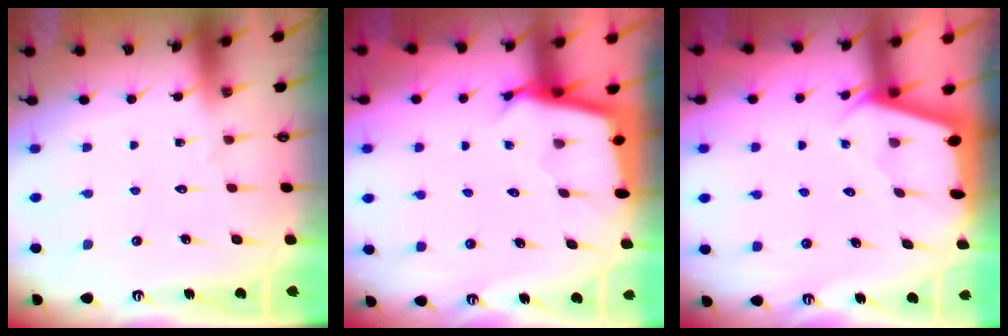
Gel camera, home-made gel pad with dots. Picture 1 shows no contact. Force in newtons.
{"total": 2.5, "press": 2.5, "slide": 0.1}
{"total": 2.1, "press": 2.1, "slide": 0.4}